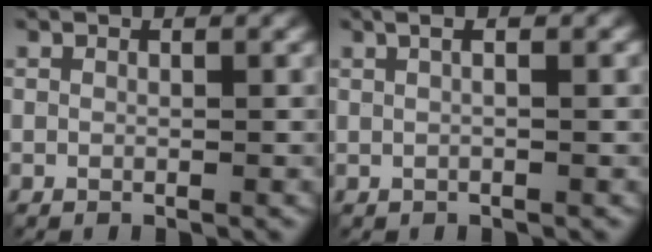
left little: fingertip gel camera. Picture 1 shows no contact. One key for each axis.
{"total": 3.4, "fx": 1.2, "fy": 1.5, "fz": 2.8, "tx": -0.023, "ty": 0.021, "tz": -0.005}